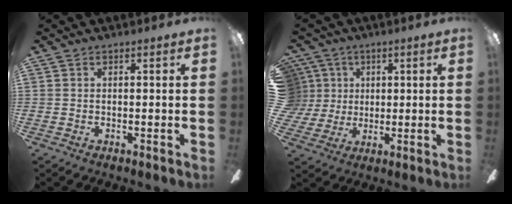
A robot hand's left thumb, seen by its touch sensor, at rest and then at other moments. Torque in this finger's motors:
{"motor_torque": [2.46, 2.55, 1.66, -1.11, 0.66]}